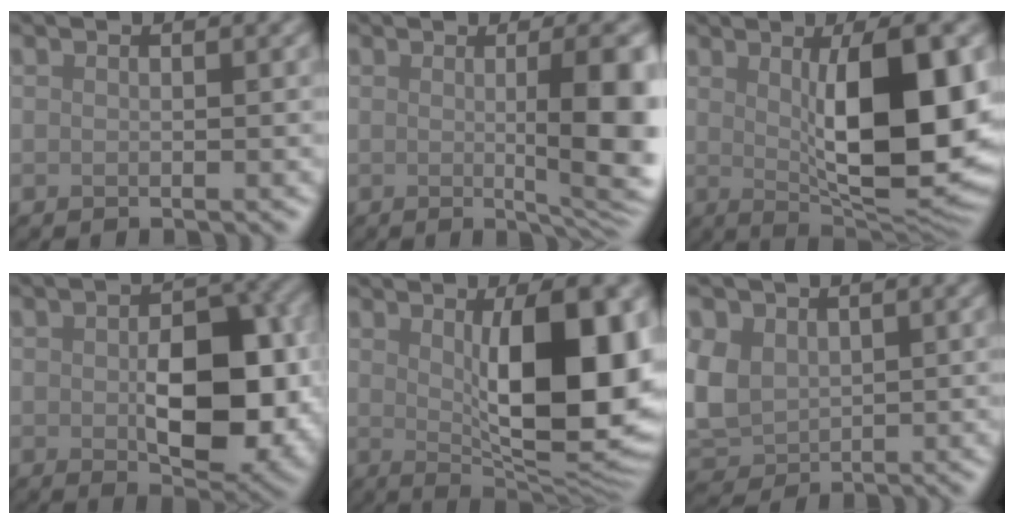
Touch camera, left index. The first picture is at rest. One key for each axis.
{"total": 7.3, "fx": -0.2, "fy": 1.6, "fz": 7.1, "tx": -0.085, "ty": -0.006, "tz": 0.001}
{"total": 11.2, "fx": 0.7, "fy": 3.3, "fz": 10.7, "tx": -0.161, "ty": -0.008, "tz": 0.022}
{"total": 8.8, "fx": -1.2, "fy": 4.7, "fz": 7.4, "tx": -0.127, "ty": -0.013, "tz": -0.002}
{"total": 12.2, "fx": 0.9, "fy": 4.2, "fz": 11.4, "tx": -0.141, "ty": -0.004, "tz": 0.021}
{"total": 5.0, "fx": 0.8, "fy": 3.9, "fz": 3.0, "tx": -0.097, "ty": -0.001, "tz": 0.018}